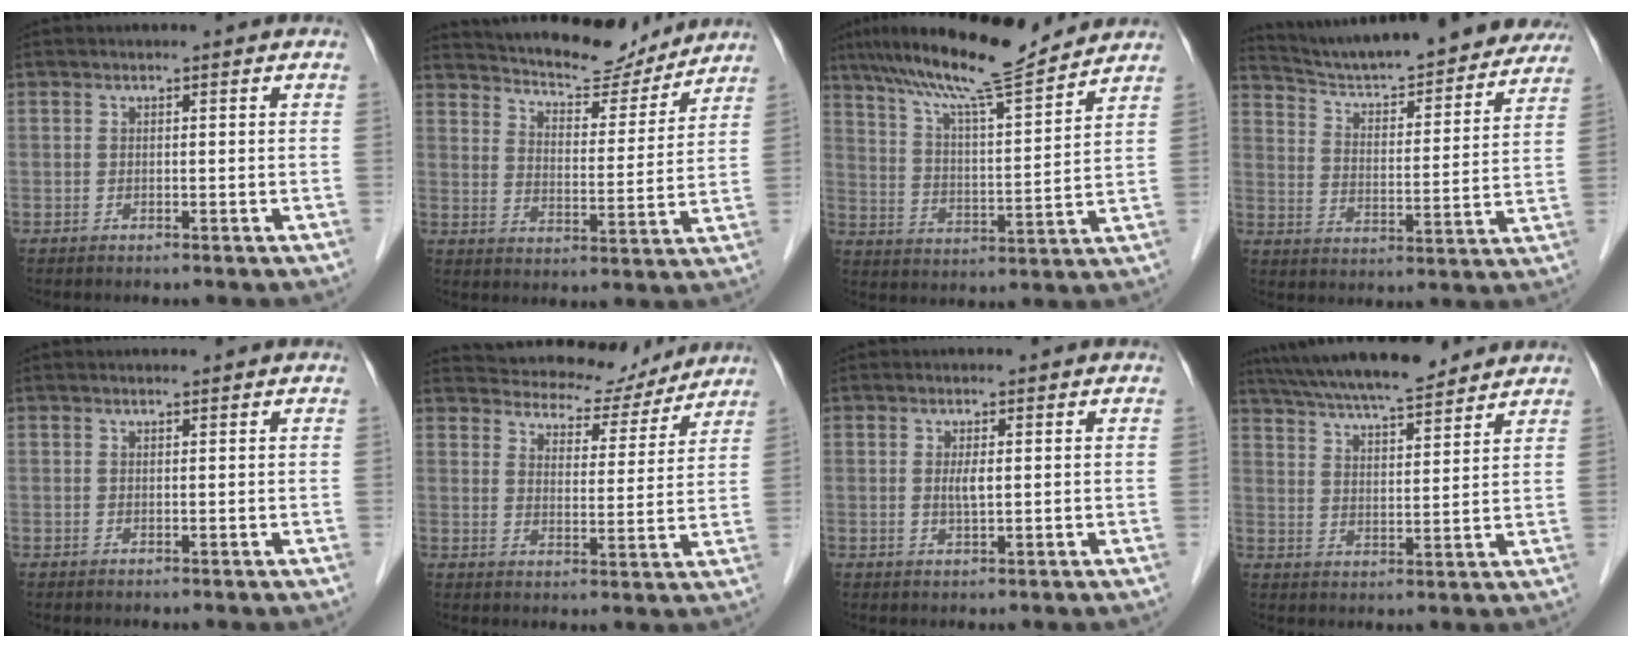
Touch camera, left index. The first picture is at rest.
{"total": 15.0, "force": [13.9, 3.7, 4.3], "torque": [-0.065, -0.004, 0.194]}
{"total": 14.3, "force": [12.4, 0.2, 7.0], "torque": [-0.123, 0.003, 0.205]}
{"total": 24.7, "force": [22.6, 4.4, 8.9], "torque": [-0.134, -0.024, 0.302]}
{"total": 0.6, "force": [0.6, 0.0, 0.2], "torque": [-0.007, 0.003, 0.010]}
{"total": 12.9, "force": [11.9, 4.3, 2.7], "torque": [-0.029, 0.001, 0.151]}
{"total": 1.8, "force": [0.1, 0.3, 1.8], "torque": [-0.037, -0.006, 0.003]}
{"total": 15.9, "force": [14.0, 2.4, 7.2], "torque": [-0.127, 0.023, 0.223]}